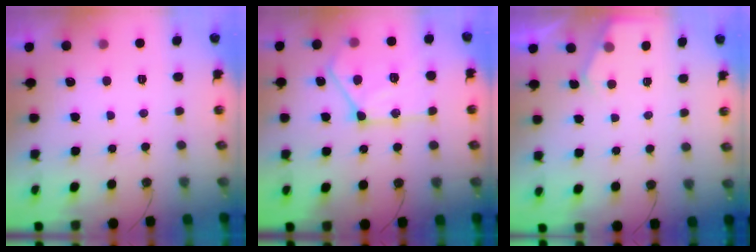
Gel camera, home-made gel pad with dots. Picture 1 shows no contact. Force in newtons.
{"total": 17.3, "press": 17.2, "slide": 1.9}
{"total": 3.5, "press": 3.4, "slide": 0.5}